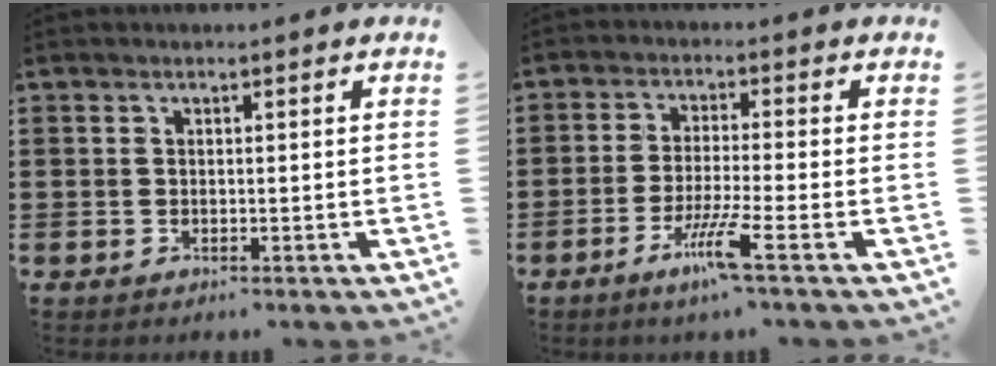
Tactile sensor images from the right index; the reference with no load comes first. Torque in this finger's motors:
{"motor_torque": [2.14, 0.00, 0.26, 0.13]}